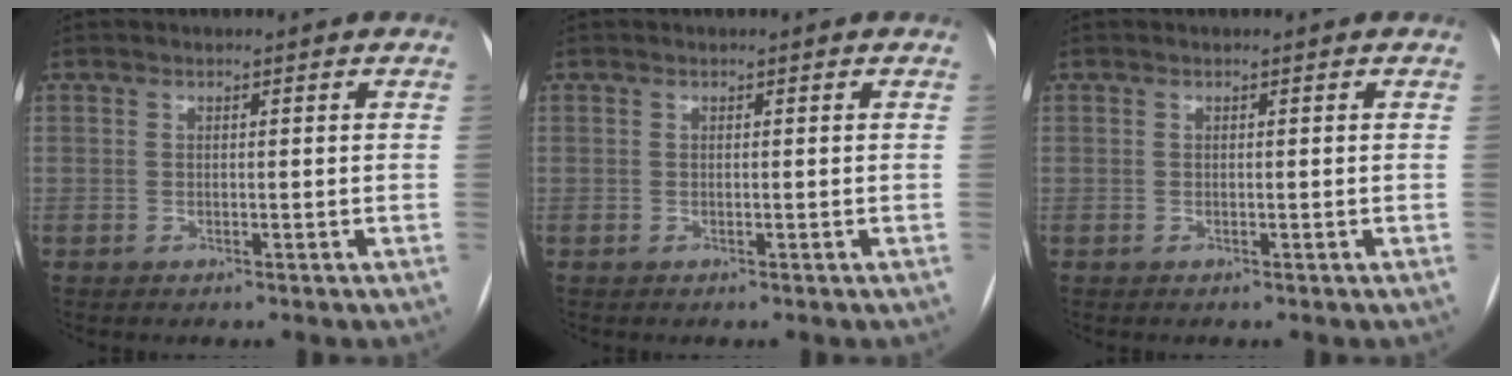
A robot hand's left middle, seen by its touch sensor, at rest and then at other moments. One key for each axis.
{"total": 0.0}
{"total": 0.0}